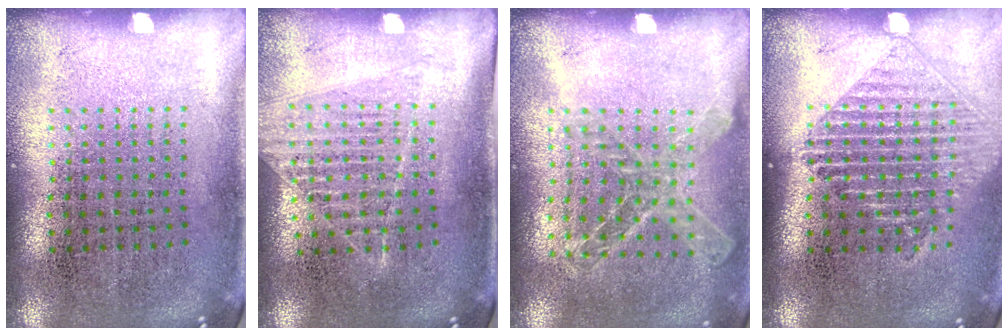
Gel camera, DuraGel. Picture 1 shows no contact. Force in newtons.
{"total": 1.1, "press": 1.1, "slide": 0.4}
{"total": 1.1, "press": 1.1, "slide": 0.1}
{"total": 1.5, "press": 1.3, "slide": 0.7}